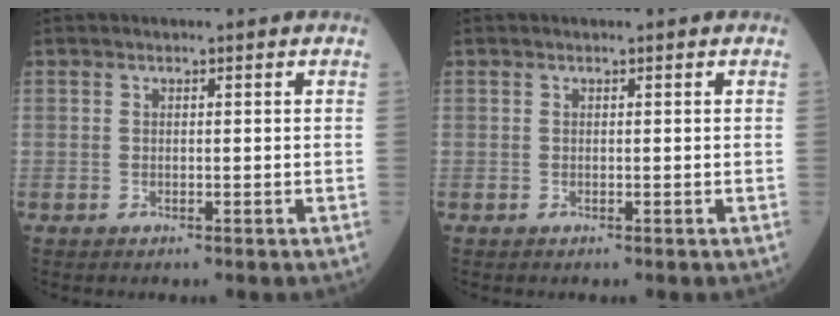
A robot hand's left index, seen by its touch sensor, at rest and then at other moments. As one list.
[{"total": 0.0}]